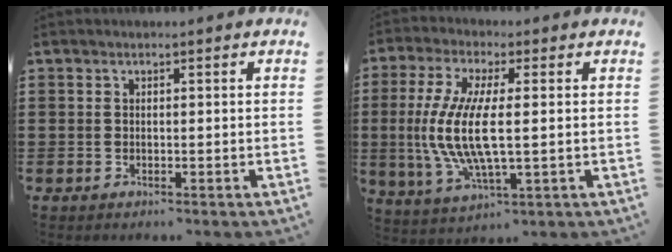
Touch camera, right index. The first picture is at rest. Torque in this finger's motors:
{"motor_torque": [2.14, 0.00, 1.05, 0.21]}